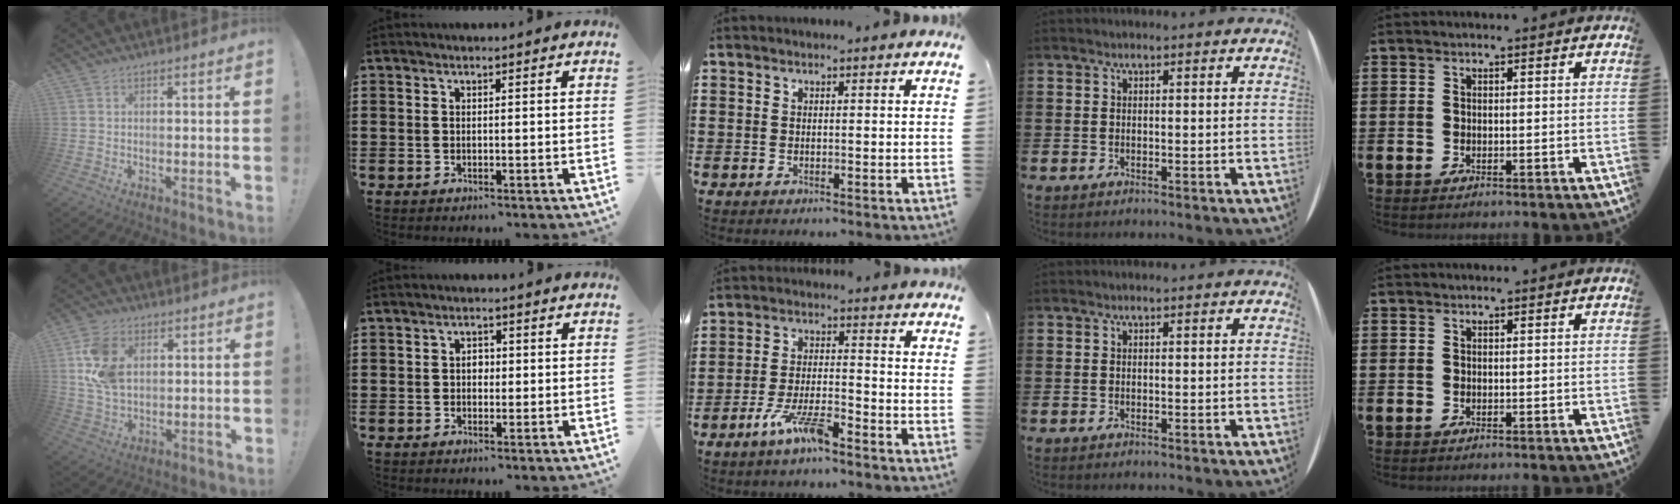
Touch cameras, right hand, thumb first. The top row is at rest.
{"thumb": {"total": 13.3, "force": [3.7, 9.2, 8.8], "torque": [-0.156, -0.001, 0.074]}, "index": {"total": 1.9, "force": [0.0, 1.3, 1.4], "torque": [-0.027, 0.006, -0.002]}, "middle": {"total": 6.9, "force": [-4.7, 1.4, 4.9], "torque": [-0.110, -0.005, -0.090]}}